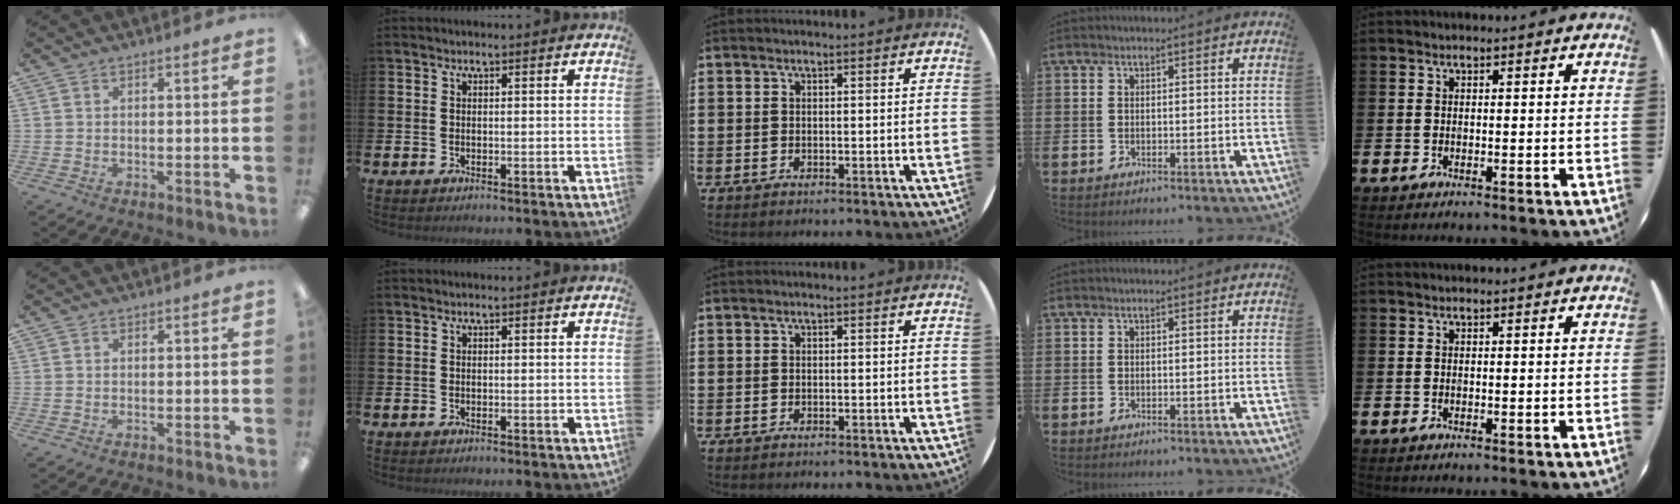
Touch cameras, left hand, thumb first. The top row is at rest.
{}